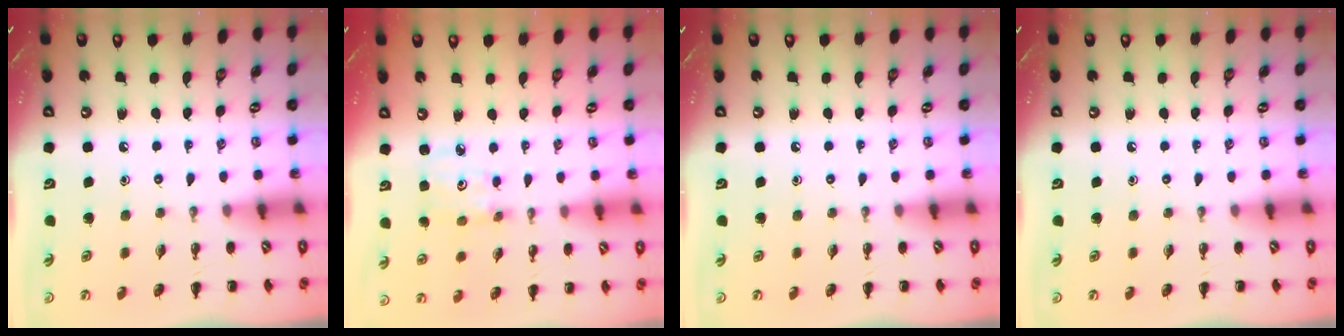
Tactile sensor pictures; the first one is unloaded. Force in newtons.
{"total": 2.8, "press": 2.8, "slide": 0.4}
{"total": 0.0}
{"total": 0.0}